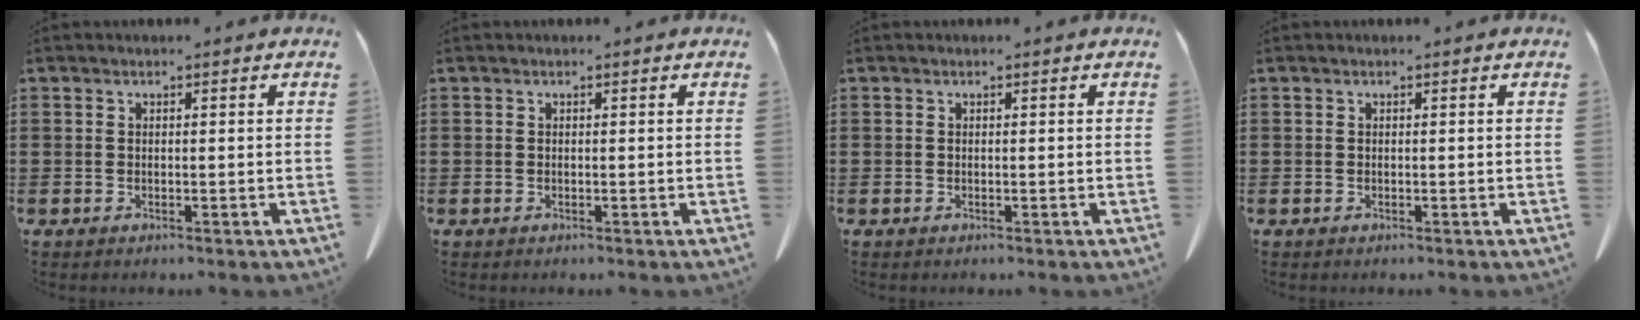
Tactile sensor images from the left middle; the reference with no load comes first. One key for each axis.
{"total": 0.0}
{"total": 0.0}
{"total": 0.0}